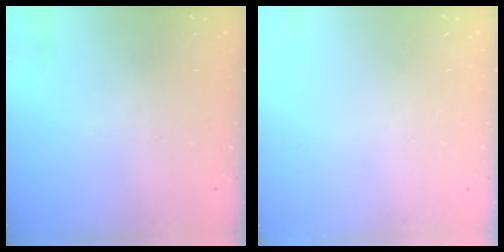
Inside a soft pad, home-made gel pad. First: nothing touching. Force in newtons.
{"total": 0.0}